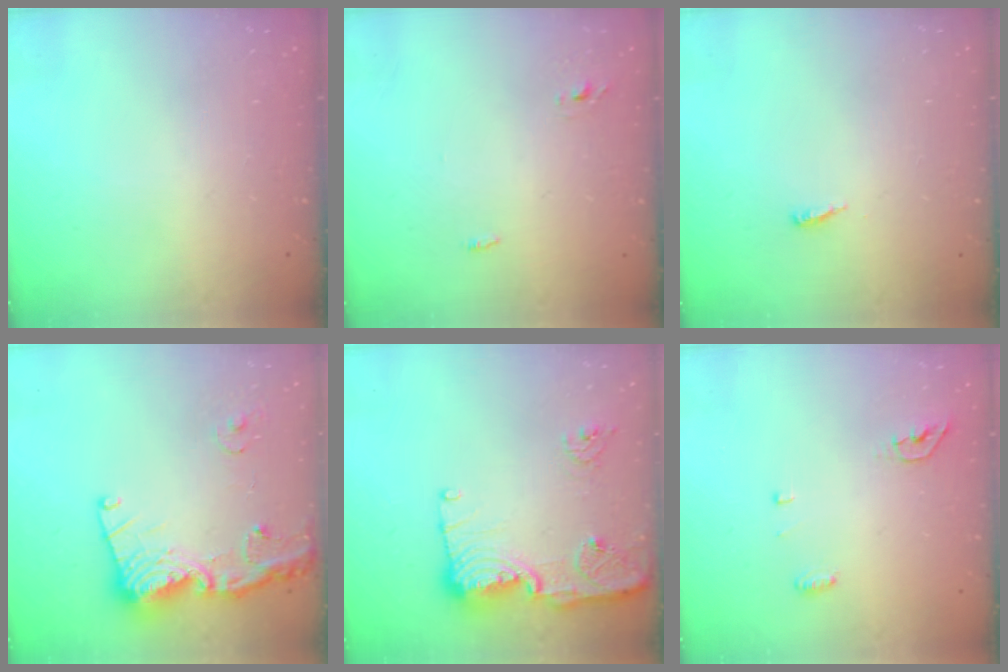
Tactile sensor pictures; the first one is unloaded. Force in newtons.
{"total": 2.7, "press": 2.6, "slide": 0.8}
{"total": 3.2, "press": 3.2, "slide": 0.2}
{"total": 17.6, "press": 17.5, "slide": 2.0}
{"total": 14.8, "press": 14.7, "slide": 1.5}
{"total": 4.3, "press": 4.2, "slide": 1.0}